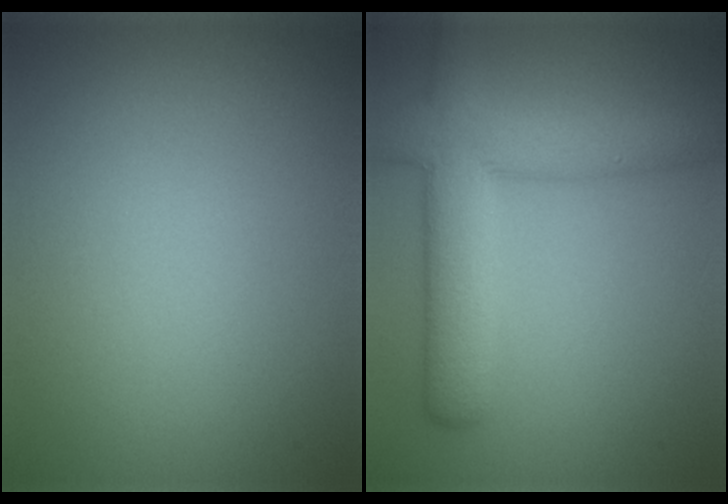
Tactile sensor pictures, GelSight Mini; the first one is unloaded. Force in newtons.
{"total": 7.0, "press": 7.0, "slide": 0.4}